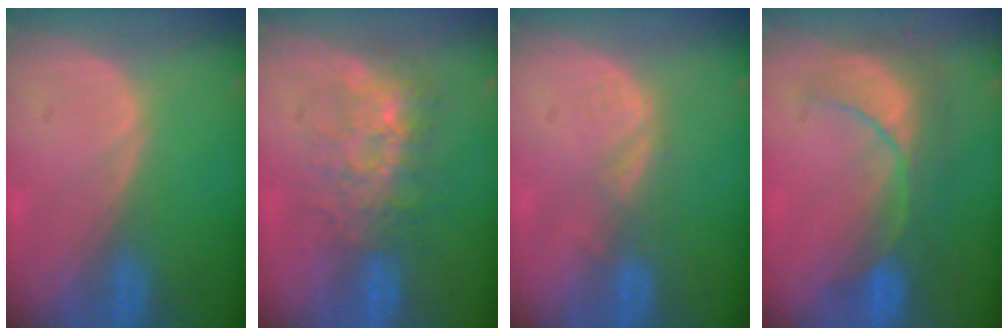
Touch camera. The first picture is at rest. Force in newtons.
{"total": 7.5, "press": 7.2, "slide": 2.2}
{"total": 2.8, "press": 2.2, "slide": 1.7}
{"total": 8.0, "press": 7.9, "slide": 1.6}